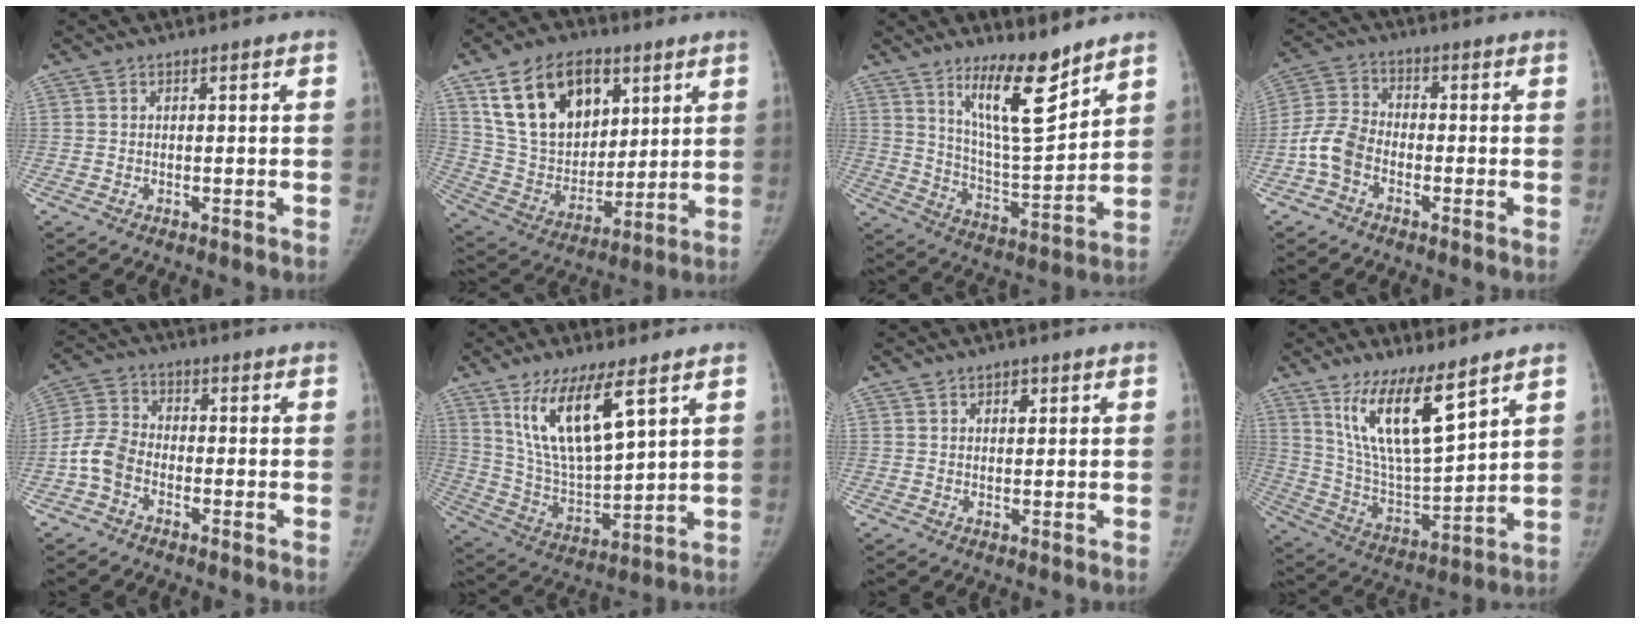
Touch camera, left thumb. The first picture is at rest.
{"total": 21.3, "force": [9.8, 14.1, 12.7], "torque": [-0.184, -0.031, 0.182]}
{"total": 13.9, "force": [9.6, 3.3, 9.5], "torque": [-0.137, -0.083, 0.175]}
{"total": 7.5, "force": [-2.9, 5.2, 4.4], "torque": [-0.086, 0.023, -0.066]}
{"total": 6.7, "force": [-2.6, 4.8, 3.9], "torque": [-0.074, 0.020, -0.061]}
{"total": 16.0, "force": [8.3, 5.2, 12.7], "torque": [-0.221, -0.042, 0.169]}
{"total": 1.9, "force": [0.9, 1.3, 1.0], "torque": [-0.005, -0.003, 0.013]}
{"total": 15.8, "force": [9.7, 4.2, 11.7], "torque": [-0.197, -0.062, 0.199]}